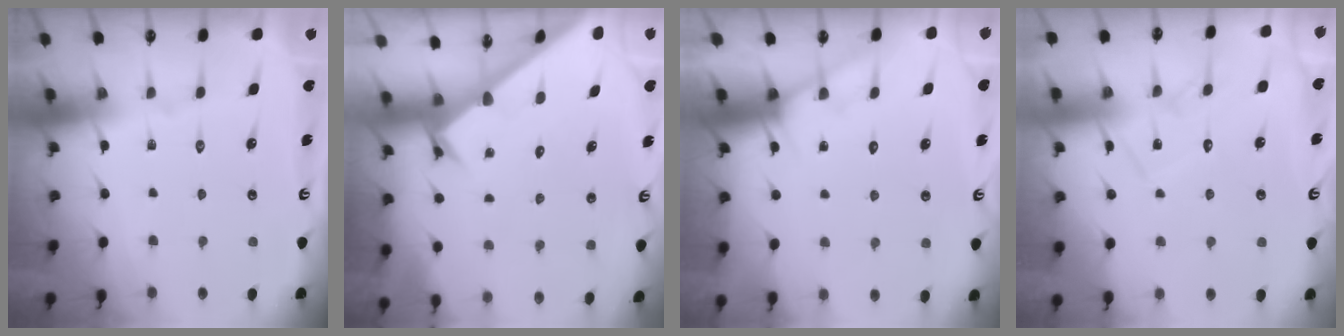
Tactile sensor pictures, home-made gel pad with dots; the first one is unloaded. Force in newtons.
{"total": 2.7, "press": 2.7, "slide": 0.3}
{"total": 5.4, "press": 5.4, "slide": 0.3}
{"total": 9.9, "press": 9.9, "slide": 0.4}